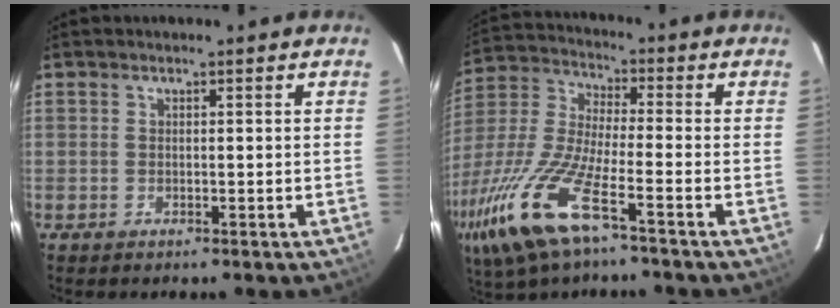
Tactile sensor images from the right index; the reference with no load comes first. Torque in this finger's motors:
{"motor_torque": [1.23, -0.91, 0.71, 0.21]}